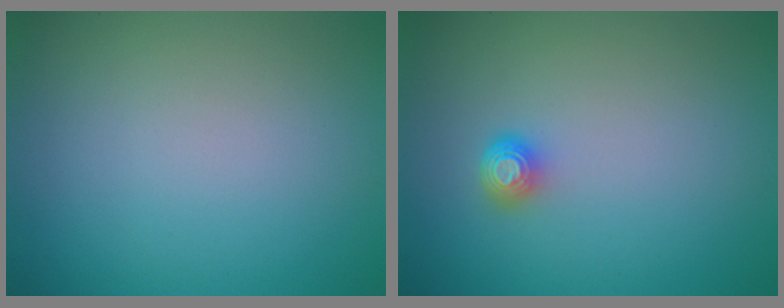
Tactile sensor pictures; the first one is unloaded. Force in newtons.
{"total": 1.7, "press": 1.2, "slide": 1.1}